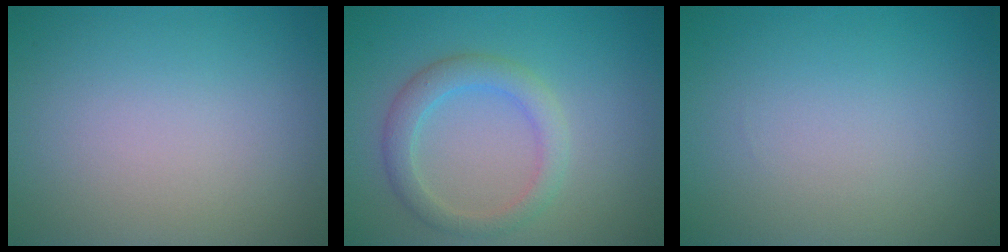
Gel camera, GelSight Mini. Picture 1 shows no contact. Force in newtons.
{"total": 3.1, "press": 3.1, "slide": 0.1}
{"total": 0.0}